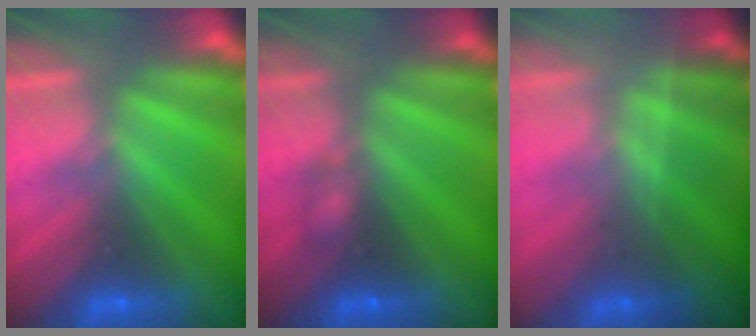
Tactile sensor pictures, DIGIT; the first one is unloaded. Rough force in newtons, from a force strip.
{"total": 2.2}
{"total": 1.6}